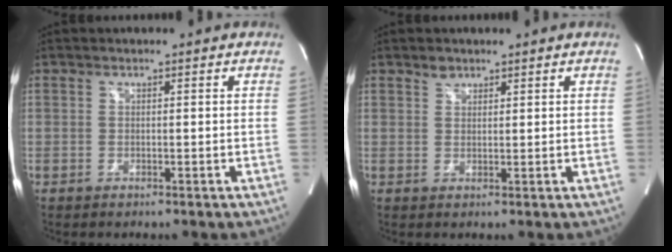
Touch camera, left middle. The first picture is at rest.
{"total": 1.5, "force": [1.1, 0.9, 0.2], "torque": [-0.002, 0.001, 0.020]}